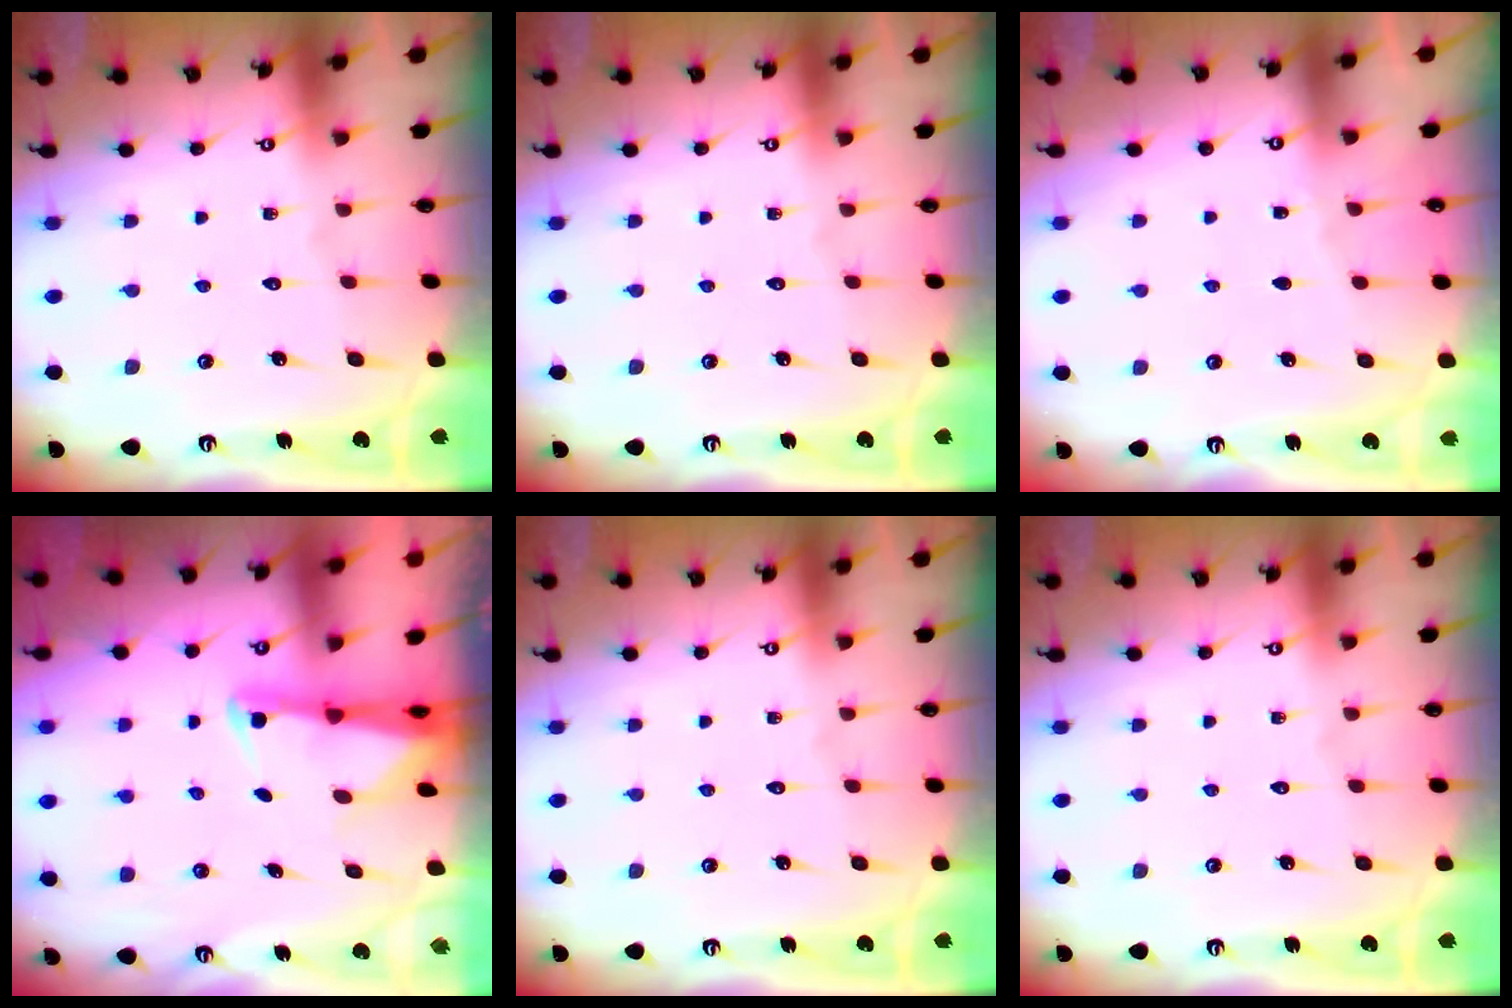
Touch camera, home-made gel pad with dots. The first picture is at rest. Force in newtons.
{"total": 0.0}
{"total": 2.1, "press": 2.1, "slide": 0.4}
{"total": 2.6, "press": 2.6, "slide": 0.5}
{"total": 0.0}
{"total": 0.0}